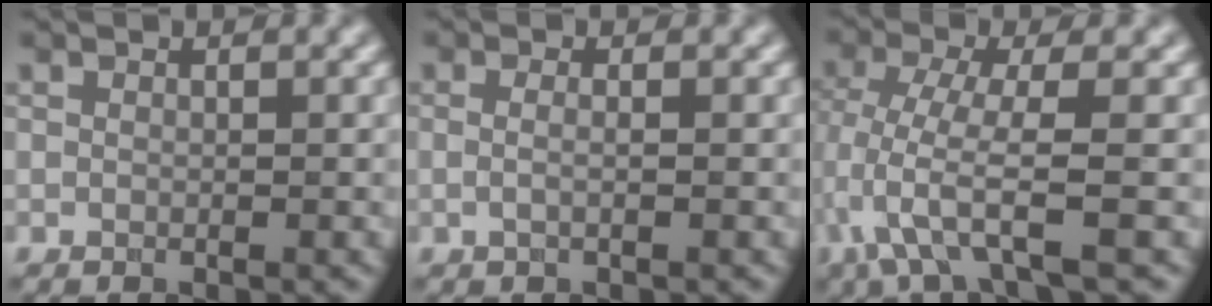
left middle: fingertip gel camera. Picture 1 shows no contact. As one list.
[{"total": 1.4, "force": [0.1, 0.5, 1.3], "torque": [-0.020, -0.015, -0.010]}, {"total": 5.9, "force": [-2.9, 1.1, 5.0], "torque": [-0.106, -0.010, -0.059]}]